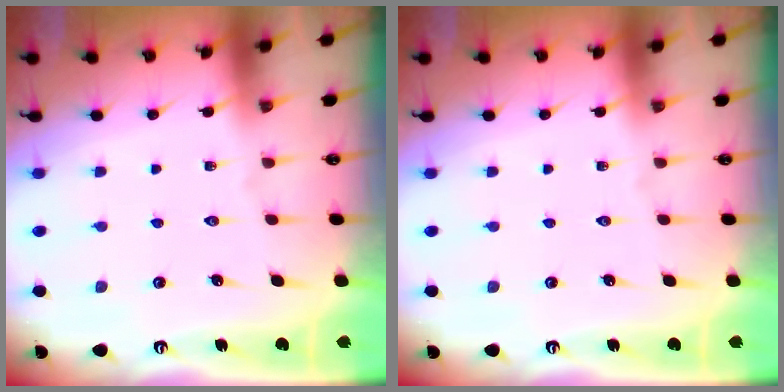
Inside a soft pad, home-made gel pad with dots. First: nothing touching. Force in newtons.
{"total": 0.0}